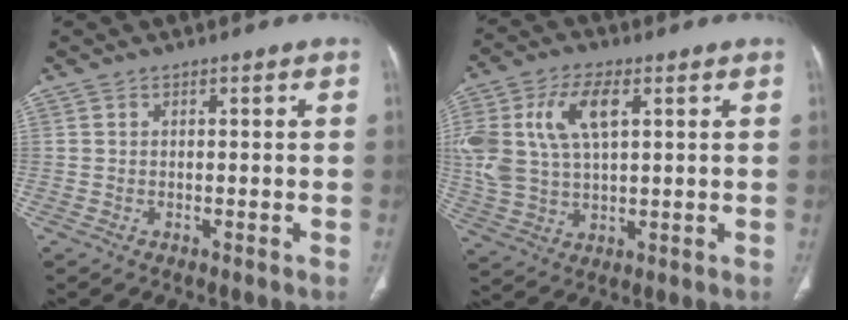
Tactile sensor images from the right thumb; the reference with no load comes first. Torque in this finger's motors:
{"motor_torque": [1.95, 2.02, 1.67, 0.39, 0.28]}